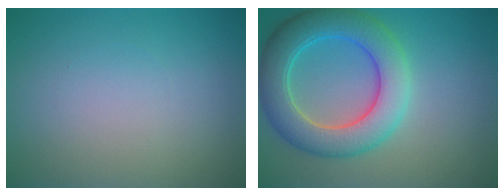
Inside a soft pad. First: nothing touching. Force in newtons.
{"total": 7.6, "press": 7.6, "slide": 0.2}